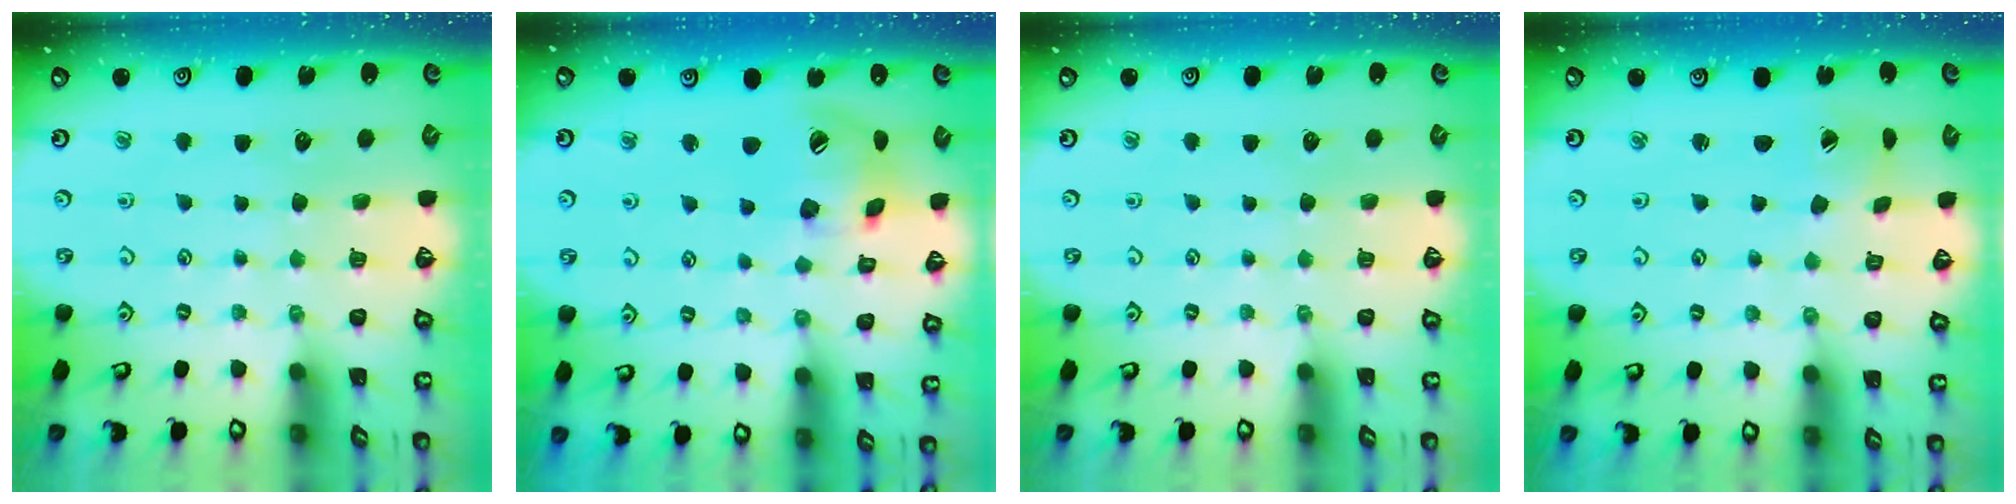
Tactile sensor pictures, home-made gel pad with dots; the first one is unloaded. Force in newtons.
{"total": 14.9, "press": 14.7, "slide": 2.5}
{"total": 0.0}
{"total": 1.9, "press": 1.8, "slide": 0.2}